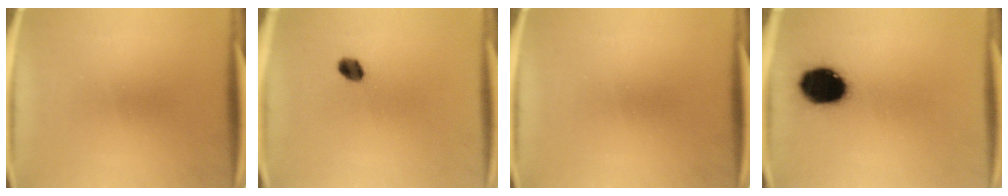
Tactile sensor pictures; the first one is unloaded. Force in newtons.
{"total": 3.5}
{"total": 0.0}
{"total": 14.5}